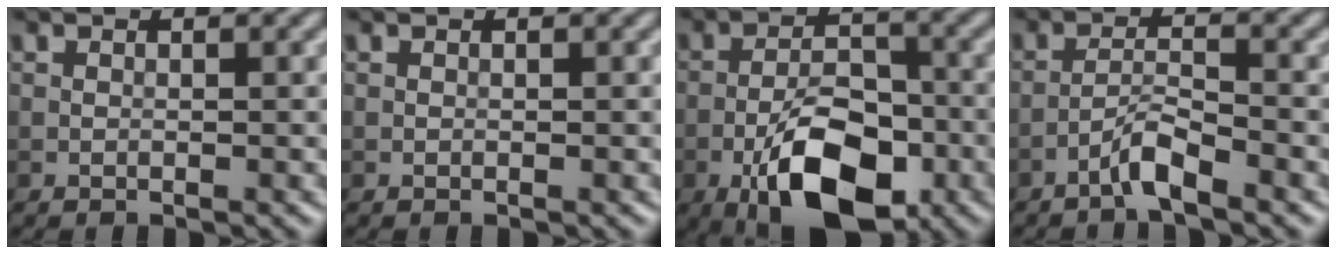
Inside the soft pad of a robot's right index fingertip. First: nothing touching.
{"total": 0.0}
{"total": 8.8, "force": [-4.4, 3.9, 6.5], "torque": [-0.109, 0.006, -0.084]}
{"total": 2.6, "force": [-2.0, 0.2, 1.7], "torque": [-0.031, 0.012, -0.044]}